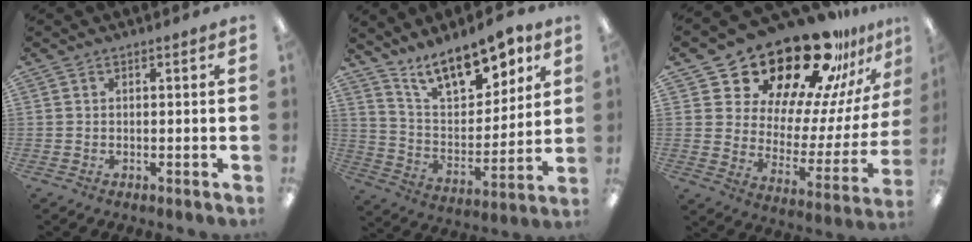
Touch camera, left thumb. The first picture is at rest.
{"total": 15.2, "force": [11.6, 6.1, 7.7], "torque": [-0.128, -0.068, 0.204]}
{"total": 26.0, "force": [21.3, 10.3, 10.7], "torque": [-0.167, -0.161, 0.377]}